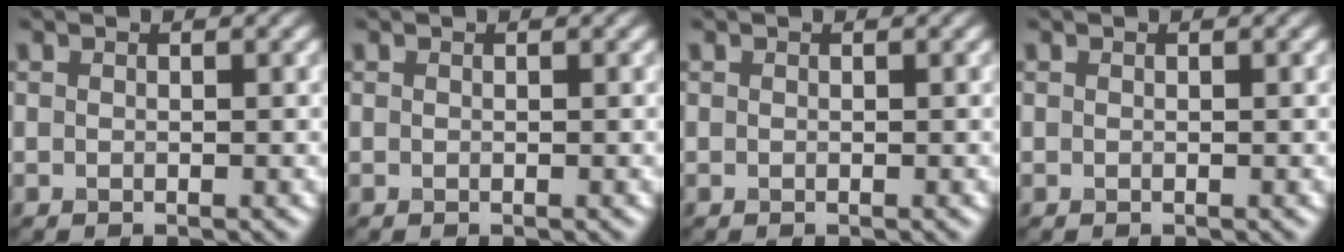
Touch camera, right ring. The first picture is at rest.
{"total": 0.0}
{"total": 0.0}
{"total": 0.0}